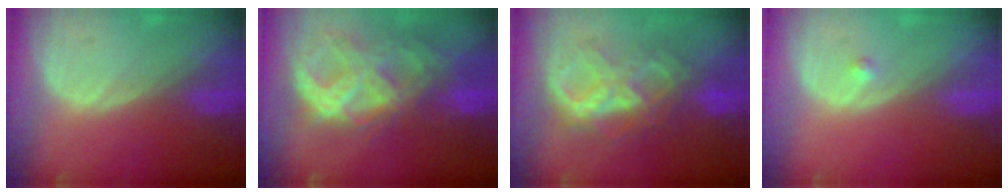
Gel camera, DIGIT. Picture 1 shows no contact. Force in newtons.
{"total": 10.9, "press": 9.2, "slide": 5.8}
{"total": 7.9, "press": 7.9, "slide": 0.6}
{"total": 0.7, "press": 0.7, "slide": 0.1}